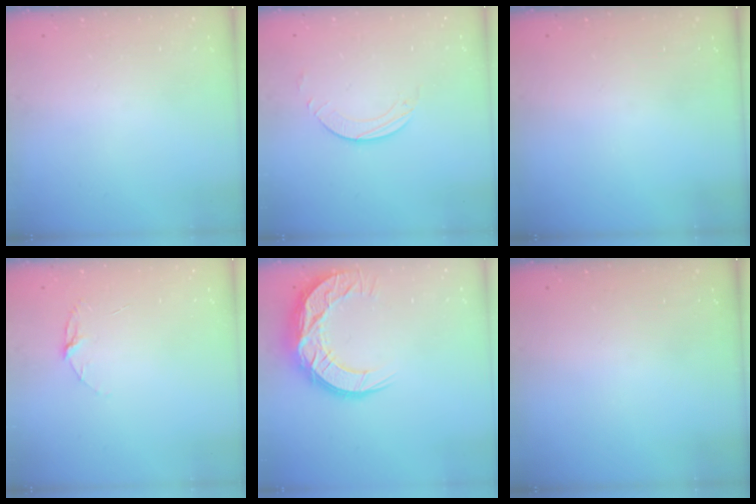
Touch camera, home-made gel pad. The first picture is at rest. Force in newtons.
{"total": 1.7, "press": 1.7, "slide": 0.2}
{"total": 0.0}
{"total": 4.1, "press": 4.1, "slide": 0.3}
{"total": 15.4, "press": 15.3, "slide": 1.0}
{"total": 0.0}